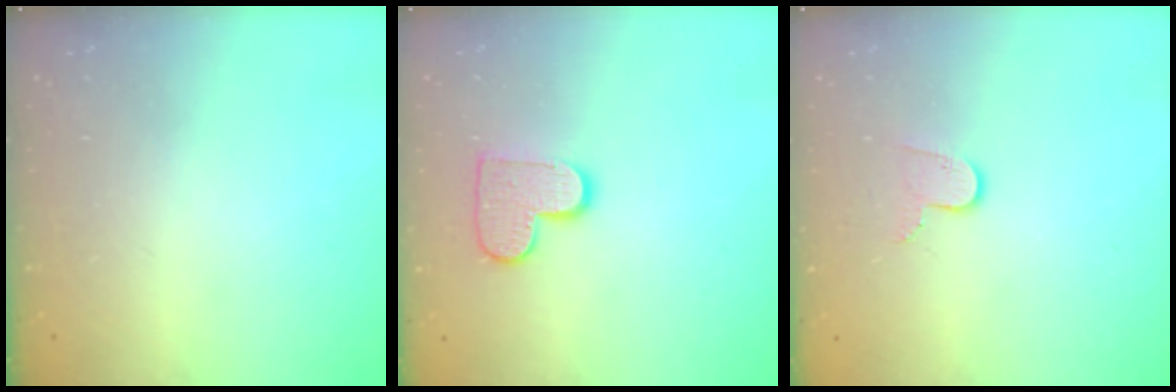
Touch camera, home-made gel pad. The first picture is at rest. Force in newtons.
{"total": 10.0, "press": 10.0, "slide": 0.6}
{"total": 6.4, "press": 6.3, "slide": 0.6}